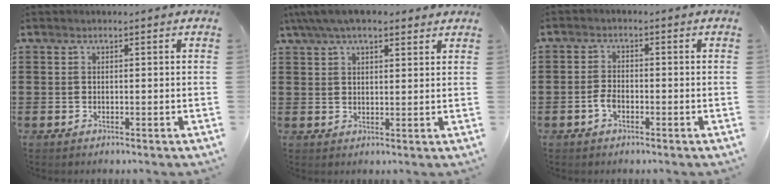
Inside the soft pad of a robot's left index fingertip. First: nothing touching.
{"total": 5.8, "force": [4.4, 1.8, 3.3], "torque": [-0.074, 0.002, 0.081]}
{"total": 2.4, "force": [-0.9, 1.3, 1.8], "torque": [-0.051, -0.003, -0.022]}